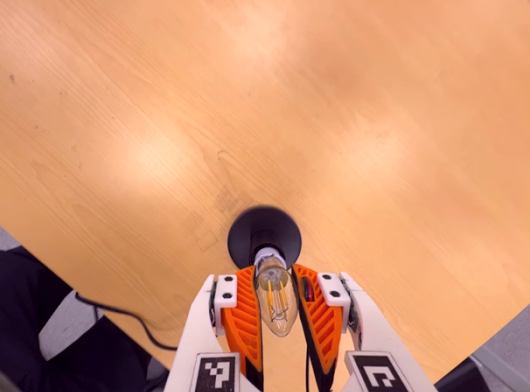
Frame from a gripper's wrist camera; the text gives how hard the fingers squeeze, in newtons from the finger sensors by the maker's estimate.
{"total": 20.5, "left": 20.9, "right": 20.1}